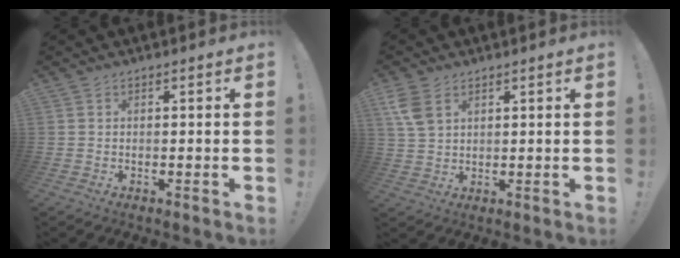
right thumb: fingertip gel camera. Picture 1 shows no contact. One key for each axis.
{"total": 7.1, "fx": 3.3, "fy": 4.8, "fz": 4.0, "tx": -0.078, "ty": -0.006, "tz": 0.068}